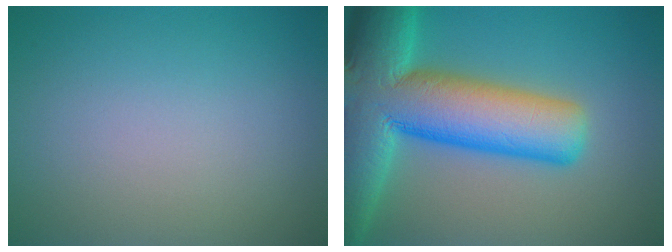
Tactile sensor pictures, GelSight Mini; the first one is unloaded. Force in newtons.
{"total": 15.6, "press": 15.6, "slide": 0.7}